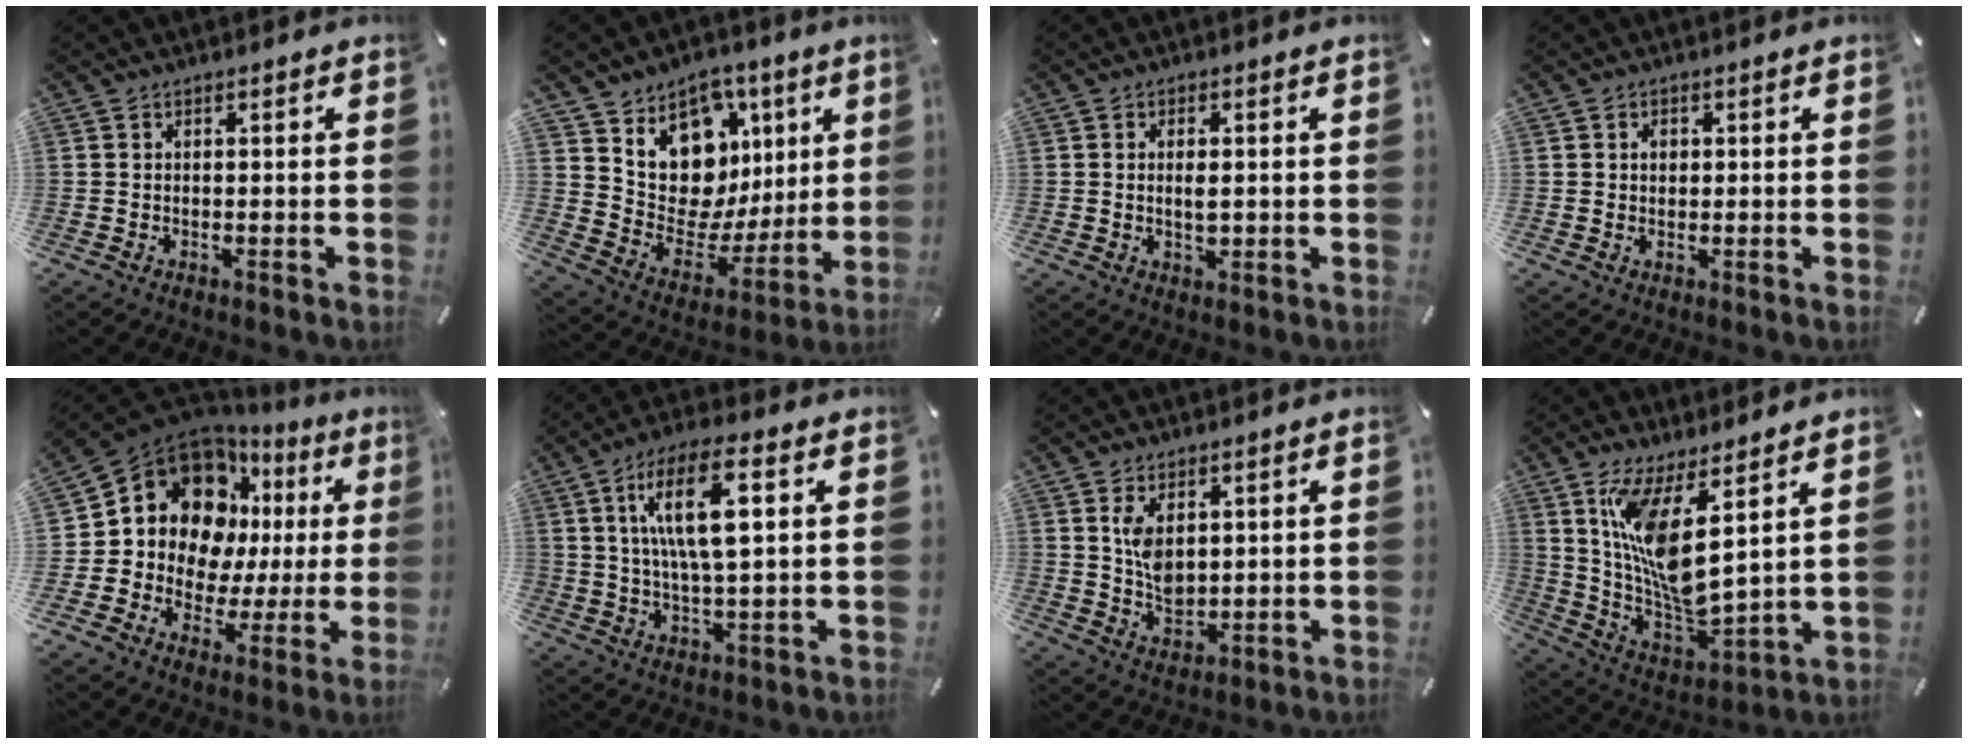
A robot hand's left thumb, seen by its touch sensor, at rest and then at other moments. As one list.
[{"total": 14.1, "force": [5.5, 11.8, 5.3], "torque": [-0.070, -0.060, 0.107]}, {"total": 3.2, "force": [0.2, 1.7, 2.7], "torque": [-0.046, 0.001, 0.001]}, {"total": 1.5, "force": [0.3, 1.2, 0.9], "torque": [-0.004, -0.001, 0.002]}, {"total": 16.0, "force": [6.8, 12.3, 7.5], "torque": [-0.121, -0.065, 0.129]}, {"total": 14.1, "force": [4.6, 4.9, 12.4], "torque": [-0.244, 0.000, 0.071]}, {"total": 6.6, "force": [2.4, 4.3, 4.4], "torque": [-0.091, -0.012, 0.041]}, {"total": 13.0, "force": [6.9, 4.1, 10.2], "torque": [-0.219, -0.071, 0.125]}]